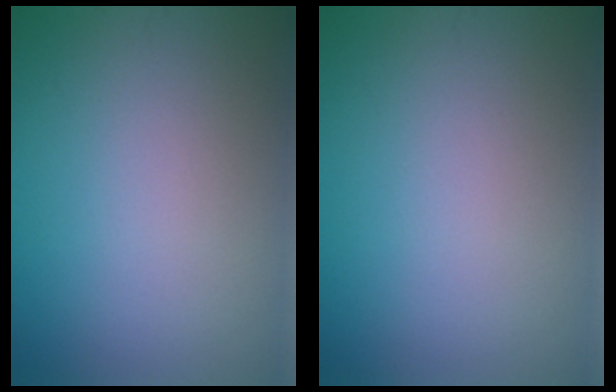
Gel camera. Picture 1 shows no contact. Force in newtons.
{"total": 0.0}